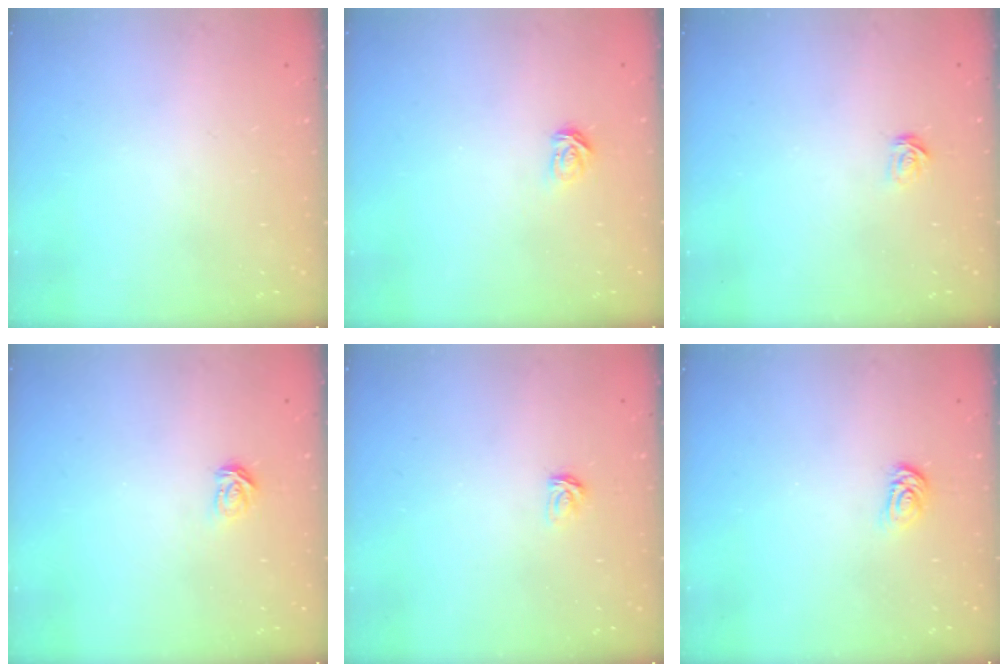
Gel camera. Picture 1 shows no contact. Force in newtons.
{"total": 3.3, "press": 3.3, "slide": 0.4}
{"total": 2.4, "press": 2.4, "slide": 0.2}
{"total": 3.3, "press": 3.3, "slide": 0.5}
{"total": 3.1, "press": 3.0, "slide": 0.4}
{"total": 3.4, "press": 3.3, "slide": 0.6}